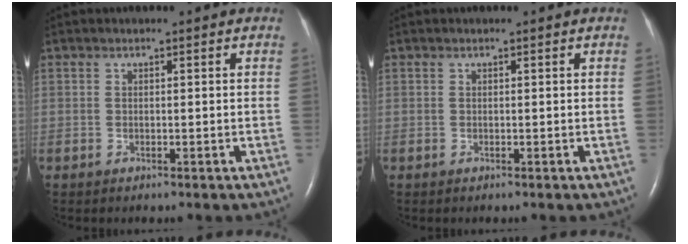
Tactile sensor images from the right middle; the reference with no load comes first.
{"total": 0.0}